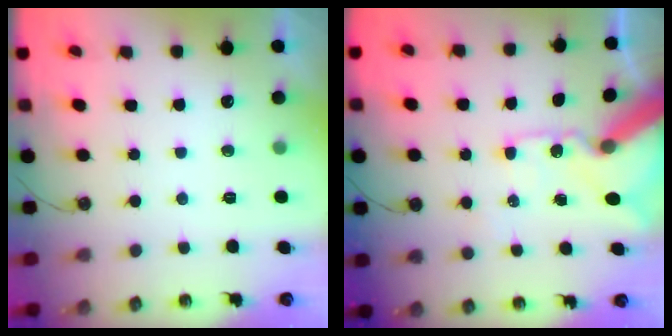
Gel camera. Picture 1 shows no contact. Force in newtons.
{"total": 15.3, "press": 15.1, "slide": 2.4}